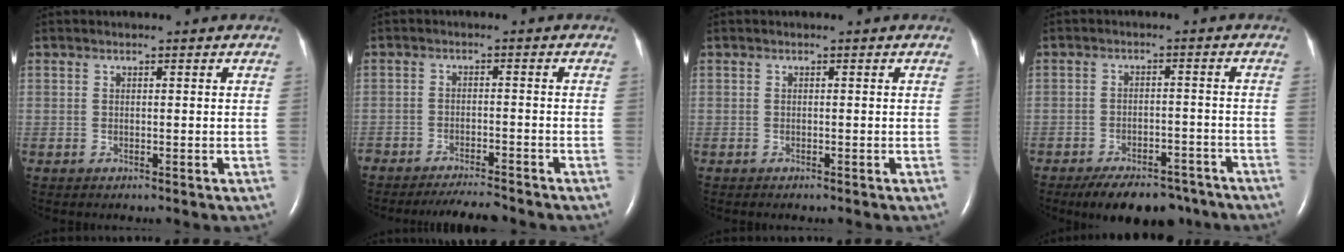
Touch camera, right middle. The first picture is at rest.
{"total": 5.8, "force": [-5.6, 0.4, 1.8], "torque": [-0.025, -0.014, -0.089]}
{"total": 0.0}
{"total": 11.4, "force": [-9.2, 4.7, 4.8], "torque": [-0.059, 0.004, -0.129]}